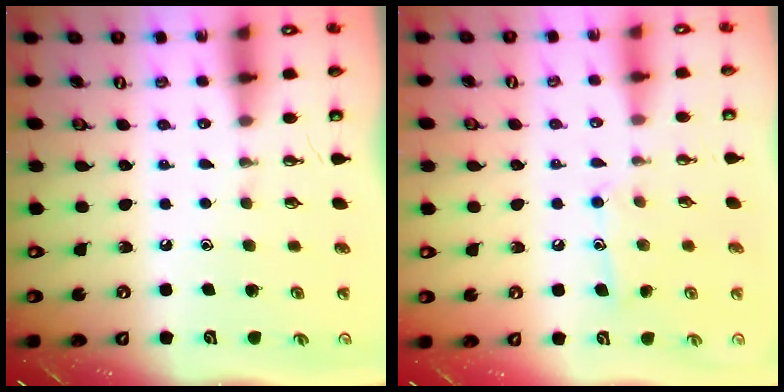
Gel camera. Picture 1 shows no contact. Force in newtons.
{"total": 9.1, "press": 9.1, "slide": 0.6}